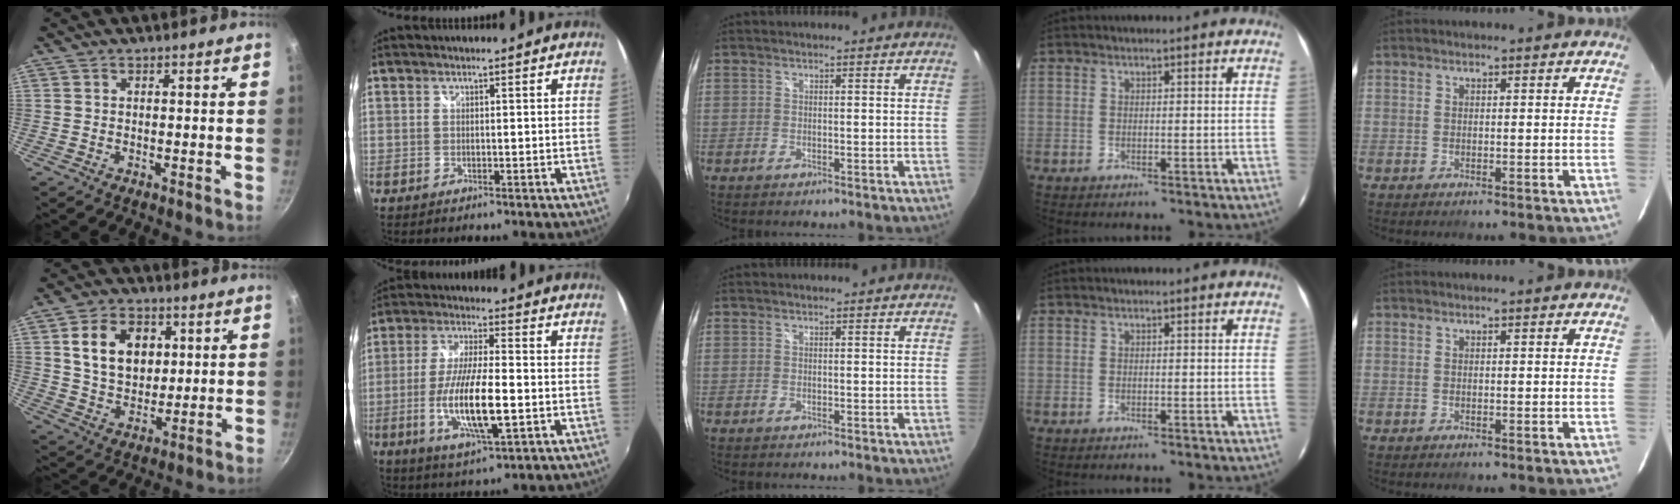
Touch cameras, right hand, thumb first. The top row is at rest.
{"thumb": {"total": 12.5, "force": [3.3, 9.1, 7.9], "torque": [-0.108, -0.007, 0.057]}, "index": {"total": 13.9, "force": [-3.4, 3.1, 13.1], "torque": [-0.260, -0.015, -0.062]}}